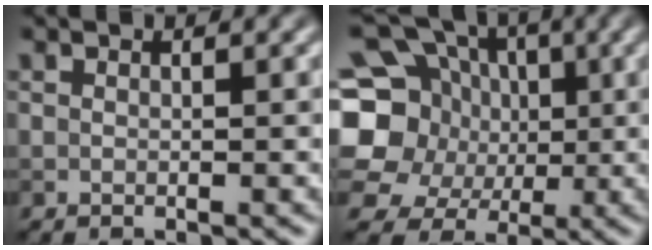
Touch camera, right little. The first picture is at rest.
{"total": 12.8, "force": [1.1, 11.4, 5.8], "torque": [-0.152, 0.018, 0.000]}